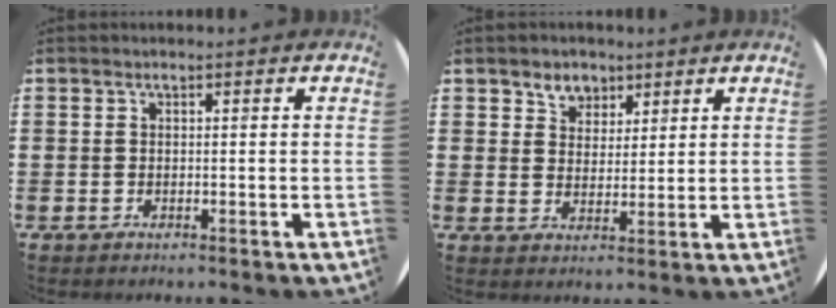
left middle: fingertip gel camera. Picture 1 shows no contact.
{"total": 3.4, "force": [2.6, 2.1, 0.1], "torque": [-0.010, 0.004, 0.050]}